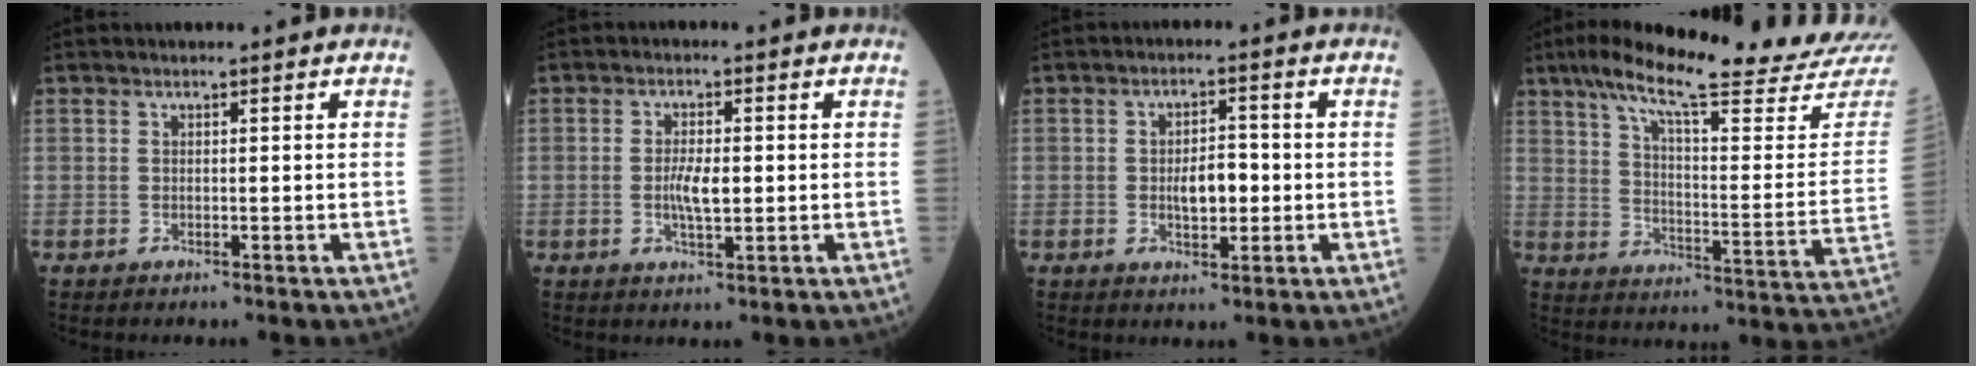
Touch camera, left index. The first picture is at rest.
{"total": 4.1, "force": [-0.3, 1.2, 3.9], "torque": [-0.080, -0.004, -0.007]}
{"total": 4.8, "force": [-0.7, 2.2, 4.2], "torque": [-0.074, 0.004, -0.010]}
{"total": 26.6, "force": [22.8, 0.6, 13.8], "torque": [-0.217, -0.058, 0.304]}